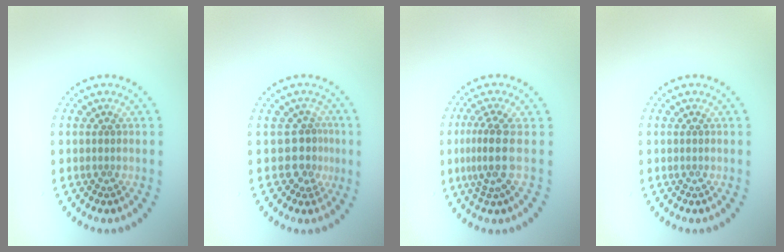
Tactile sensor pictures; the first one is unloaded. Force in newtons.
{"total": 2.3, "press": 1.7, "slide": 1.5}
{"total": 3.0, "press": 2.2, "slide": 2.1}
{"total": 0.0}